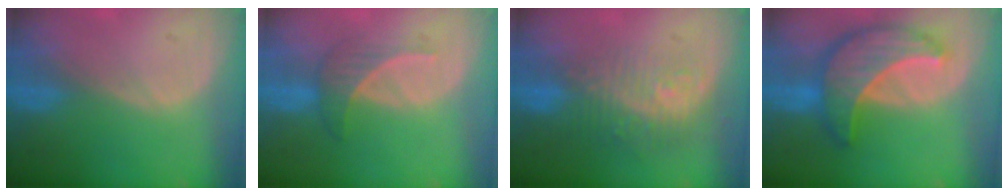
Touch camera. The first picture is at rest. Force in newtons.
{"total": 3.6, "press": 3.5, "slide": 0.9}
{"total": 9.7, "press": 8.1, "slide": 5.3}
{"total": 9.7, "press": 9.7, "slide": 0.7}